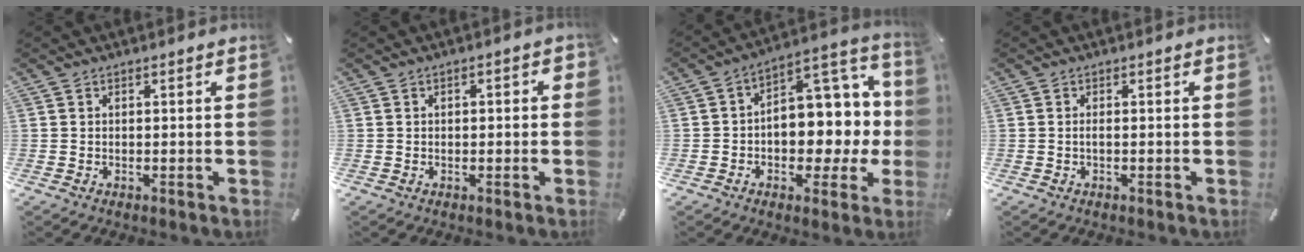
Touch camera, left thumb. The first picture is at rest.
{"total": 1.5, "force": [-0.4, 0.9, 1.1], "torque": [-0.018, 0.005, -0.008]}
{"total": 12.1, "force": [1.1, 9.0, 8.0], "torque": [-0.075, -0.034, 0.024]}
{"total": 0.8, "force": [-0.2, 0.1, 0.8], "torque": [-0.016, -0.002, -0.003]}